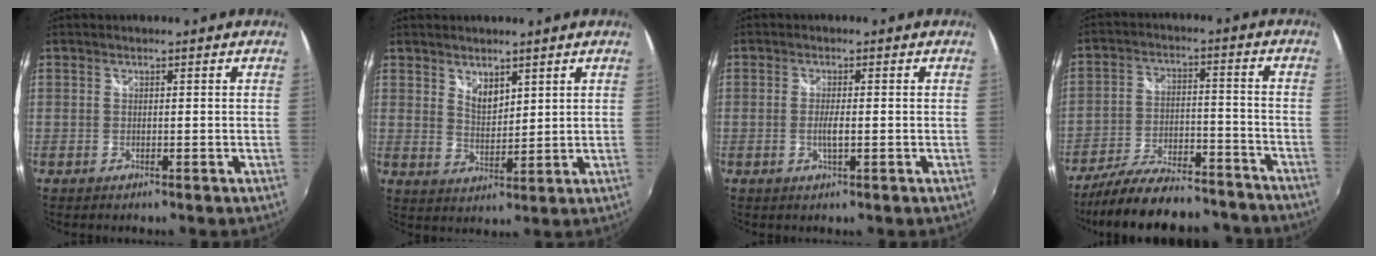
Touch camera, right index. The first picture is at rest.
{"total": 4.2, "force": [2.9, 2.0, 2.2], "torque": [-0.030, -0.002, 0.053]}
{"total": 2.5, "force": [-0.4, 0.3, 2.4], "torque": [-0.046, -0.005, -0.008]}
{"total": 22.2, "force": [-19.2, 7.0, 8.6], "torque": [-0.170, 0.006, -0.264]}